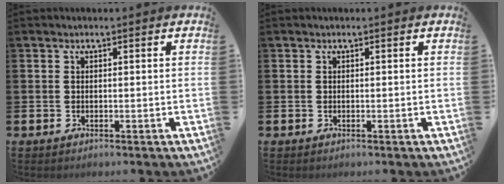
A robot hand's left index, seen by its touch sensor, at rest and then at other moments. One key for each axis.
{"total": 0.0}